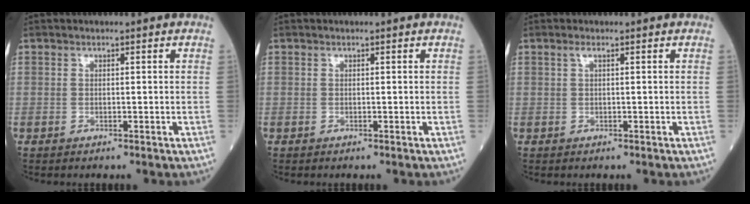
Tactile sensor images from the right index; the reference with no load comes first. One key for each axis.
{"total": 0.0}
{"total": 0.7, "fx": 0.3, "fy": 0.0, "fz": 0.6, "tx": -0.016, "ty": 0.004, "tz": 0.006}